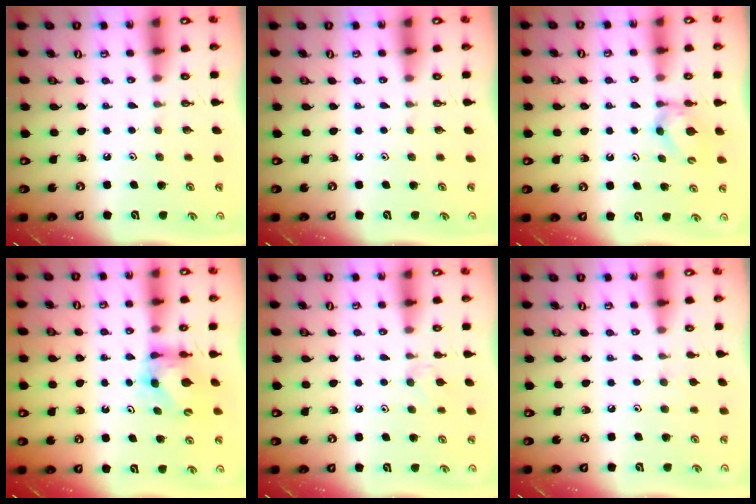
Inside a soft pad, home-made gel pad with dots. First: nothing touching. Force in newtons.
{"total": 0.0}
{"total": 4.7, "press": 4.7, "slide": 0.6}
{"total": 6.3, "press": 6.2, "slide": 0.6}
{"total": 4.1, "press": 4.0, "slide": 0.8}
{"total": 3.3, "press": 3.3, "slide": 0.6}